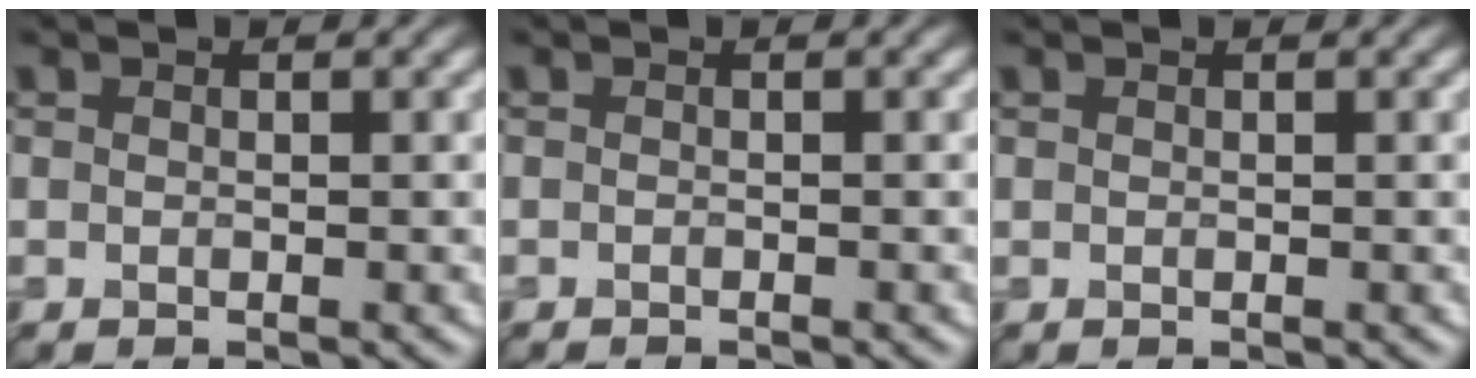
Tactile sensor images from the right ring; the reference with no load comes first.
{"total": 1.1, "force": [-1.1, 0.1, 0.2], "torque": [0.002, -0.007, -0.016]}
{"total": 0.0}